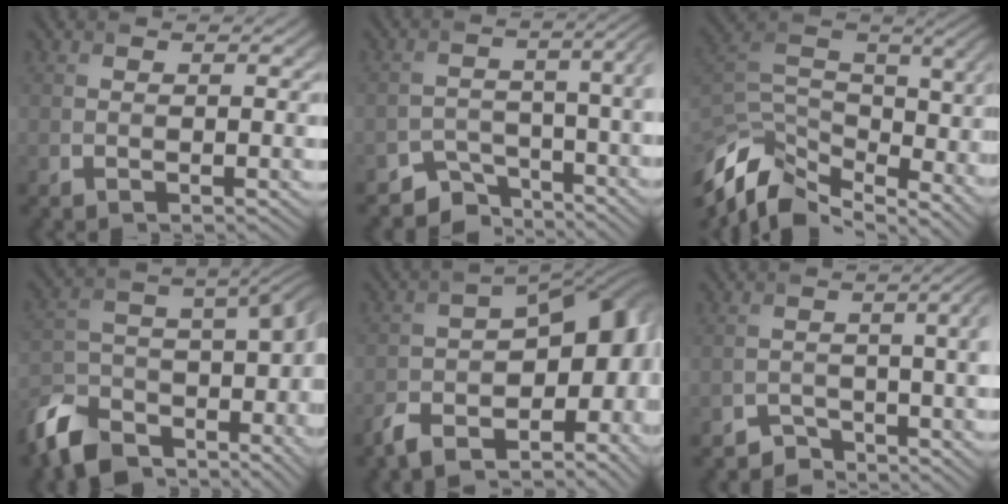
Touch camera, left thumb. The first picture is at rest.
{"total": 5.9, "force": [-4.7, 2.6, 2.5], "torque": [-0.034, -0.019, -0.076]}
{"total": 14.5, "force": [-6.9, 7.2, 10.5], "torque": [-0.252, -0.018, -0.112]}
{"total": 13.8, "force": [-7.4, 6.9, 9.4], "torque": [-0.223, -0.017, -0.116]}
{"total": 14.2, "force": [-6.4, 7.1, 10.5], "torque": [-0.159, -0.026, -0.089]}
{"total": 4.1, "force": [-3.4, 1.3, 1.8], "torque": [-0.029, -0.005, -0.056]}